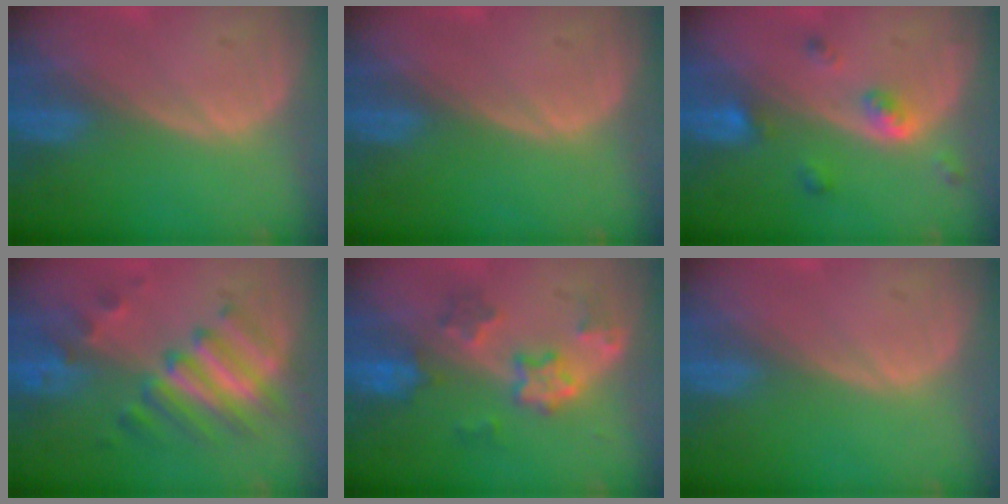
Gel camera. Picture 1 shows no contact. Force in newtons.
{"total": 0.0}
{"total": 4.4, "press": 4.1, "slide": 1.7}
{"total": 7.6, "press": 7.6, "slide": 0.9}
{"total": 5.7, "press": 5.7, "slide": 0.4}
{"total": 0.0}